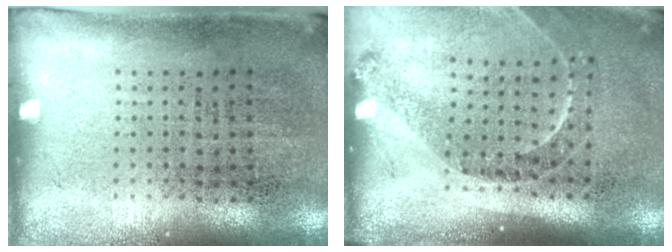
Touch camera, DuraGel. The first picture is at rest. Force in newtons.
{"total": 1.4, "press": 1.3, "slide": 0.5}